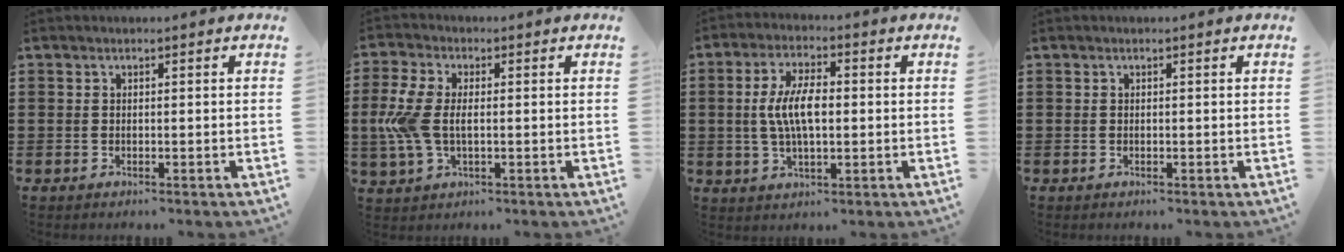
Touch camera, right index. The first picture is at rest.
{"total": 7.6, "force": [-0.1, 4.0, 6.4], "torque": [-0.168, -0.005, -0.012]}
{"total": 7.5, "force": [0.0, 3.0, 6.9], "torque": [-0.148, 0.002, -0.007]}
{"total": 0.0}